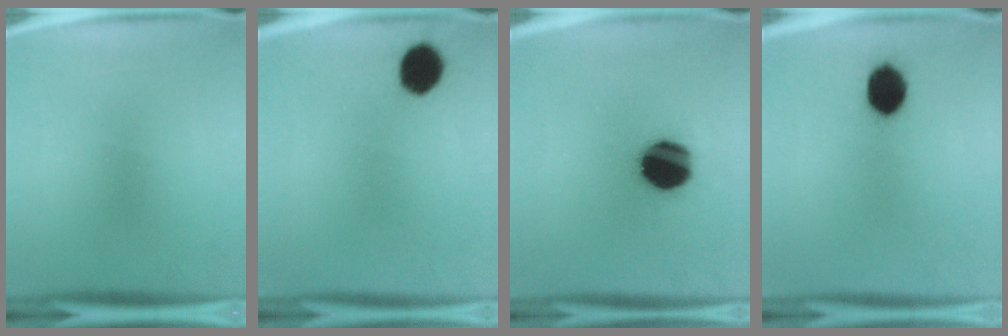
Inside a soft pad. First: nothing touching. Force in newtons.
{"total": 7.2}
{"total": 17.1}
{"total": 8.1}